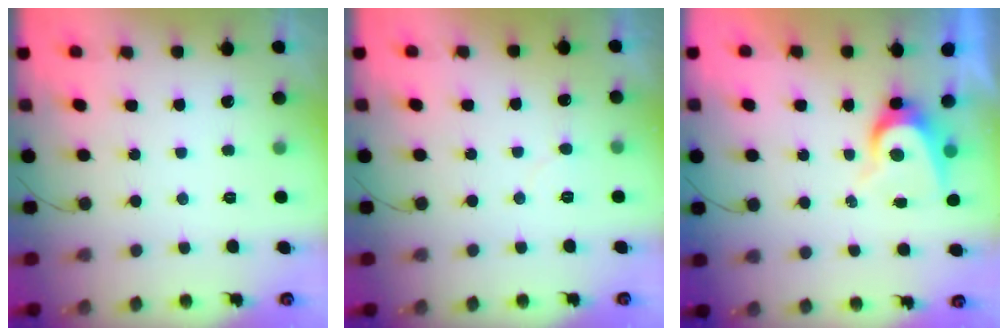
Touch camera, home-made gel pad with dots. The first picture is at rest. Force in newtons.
{"total": 4.6, "press": 4.6, "slide": 0.2}
{"total": 6.8, "press": 6.8, "slide": 0.6}